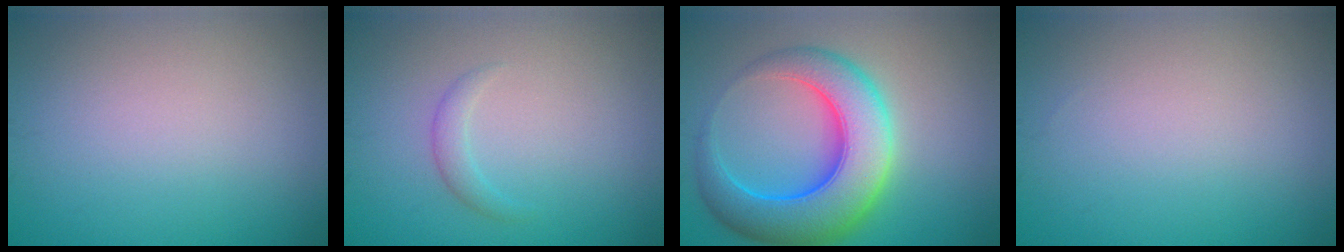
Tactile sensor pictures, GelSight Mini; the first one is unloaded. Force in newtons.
{"total": 1.3, "press": 1.3, "slide": 0.0}
{"total": 9.6, "press": 9.6, "slide": 0.3}
{"total": 0.0}